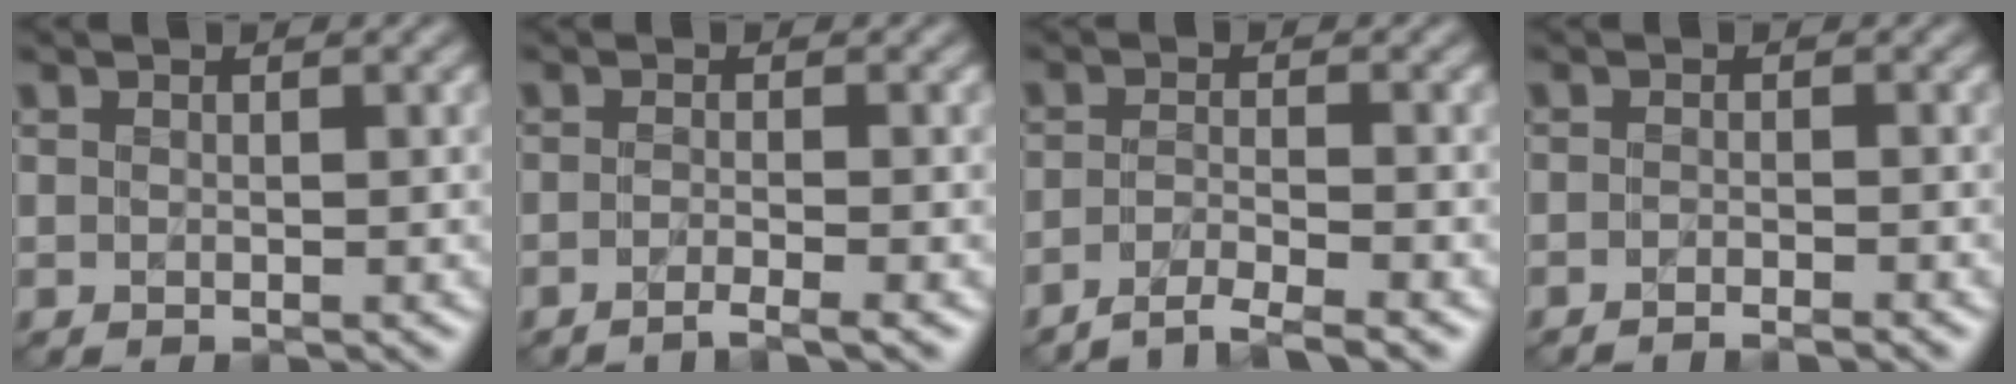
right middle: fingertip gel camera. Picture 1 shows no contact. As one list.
[{"total": 2.0, "force": [-1.5, 0.2, 1.3], "torque": [-0.010, -0.008, -0.037]}, {"total": 3.1, "force": [-2.6, 0.3, 1.7], "torque": [-0.023, -0.003, -0.060]}, {"total": 1.6, "force": [-1.5, 0.1, 0.6], "torque": [0.001, -0.007, -0.032]}]